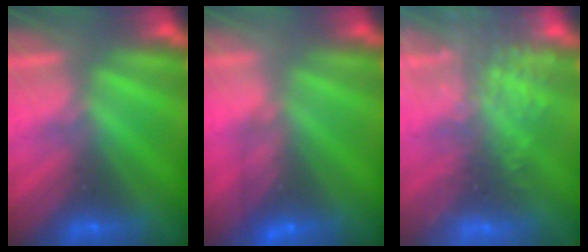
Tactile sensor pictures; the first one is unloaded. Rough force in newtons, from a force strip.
{"total": 4.7}
{"total": 6.6}